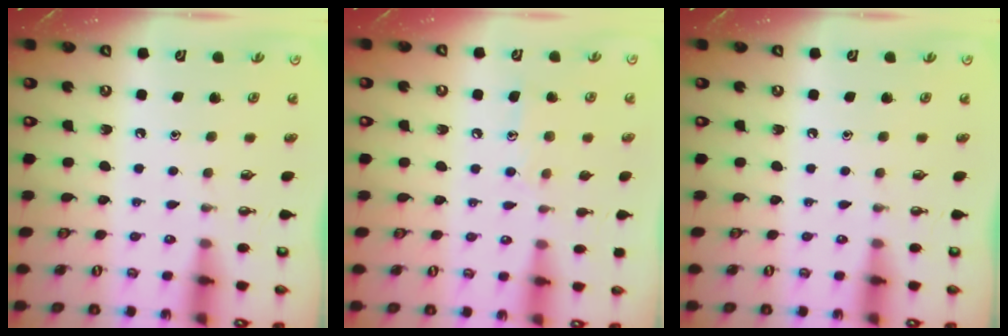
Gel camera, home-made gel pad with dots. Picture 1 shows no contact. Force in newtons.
{"total": 7.8, "press": 7.7, "slide": 0.5}
{"total": 0.0}